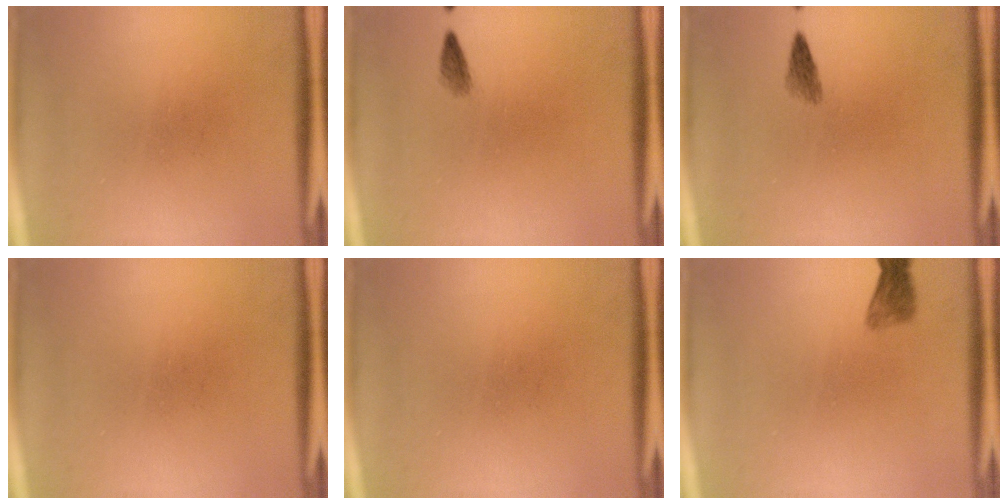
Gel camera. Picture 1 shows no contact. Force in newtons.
{"total": 1.0}
{"total": 1.5}
{"total": 0.0}
{"total": 0.0}
{"total": 2.1}